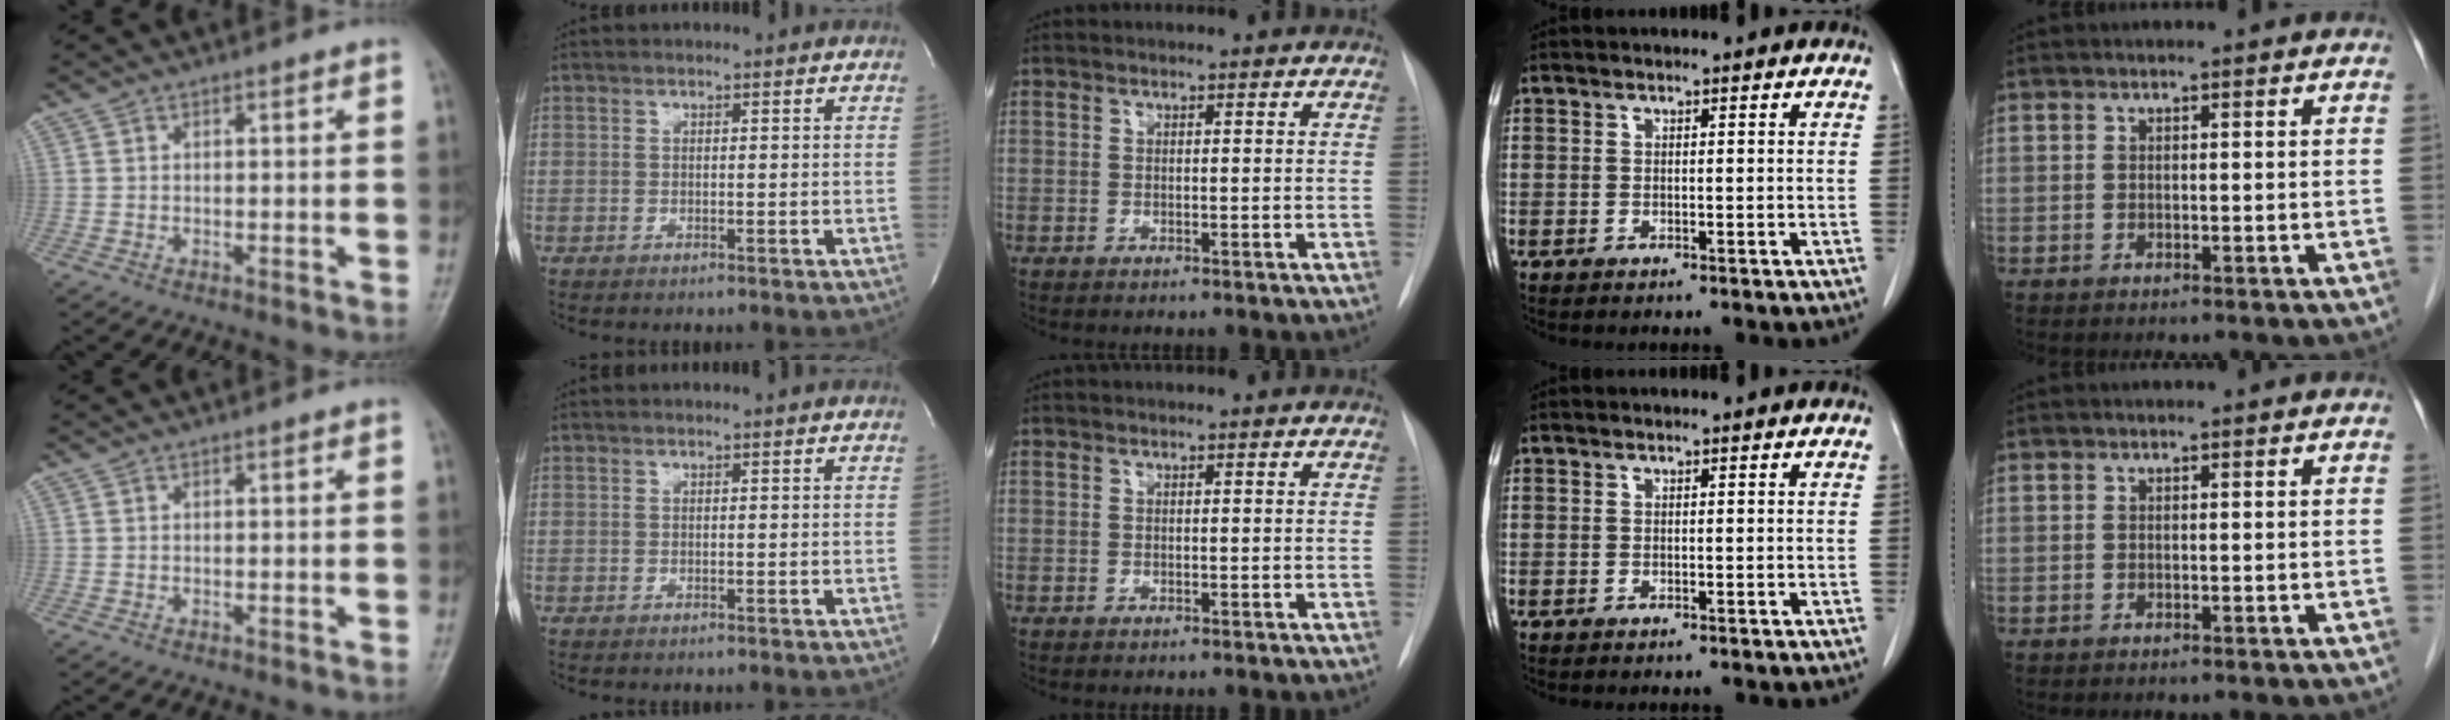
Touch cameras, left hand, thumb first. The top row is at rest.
{}